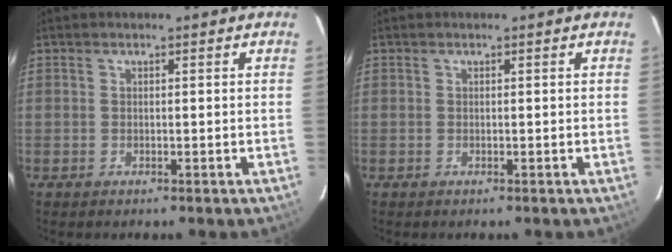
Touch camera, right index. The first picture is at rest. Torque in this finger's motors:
{"motor_torque": [0.00, 0.00, 0.00, 0.00]}